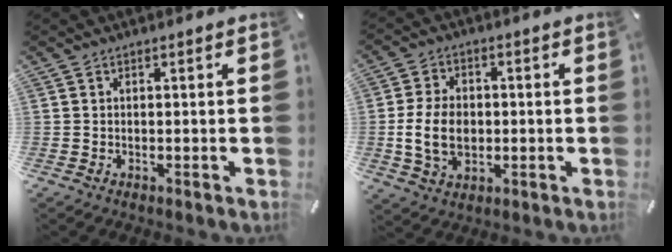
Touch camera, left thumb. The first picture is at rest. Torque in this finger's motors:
{"motor_torque": [0.74, 2.43, 0.66, 0.51, 0.14]}